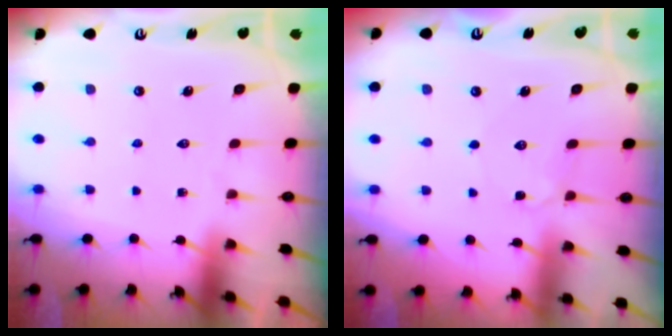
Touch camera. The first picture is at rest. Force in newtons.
{"total": 3.1, "press": 3.1, "slide": 0.4}